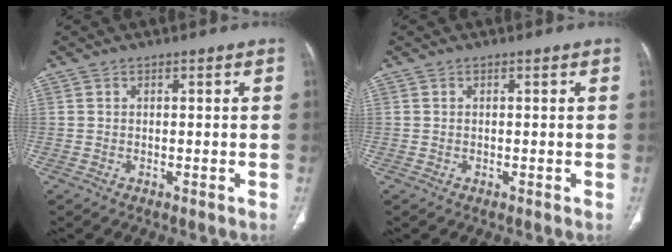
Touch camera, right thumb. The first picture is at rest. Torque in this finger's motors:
{"motor_torque": [2.86, 1.03, 0.10, -0.43, -0.02]}